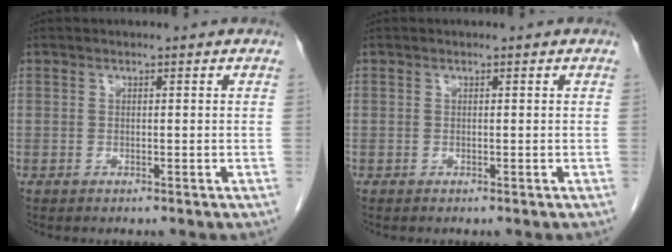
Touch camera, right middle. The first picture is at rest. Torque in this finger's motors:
{"motor_torque": [0.03, -0.02, 0.00, 0.01]}